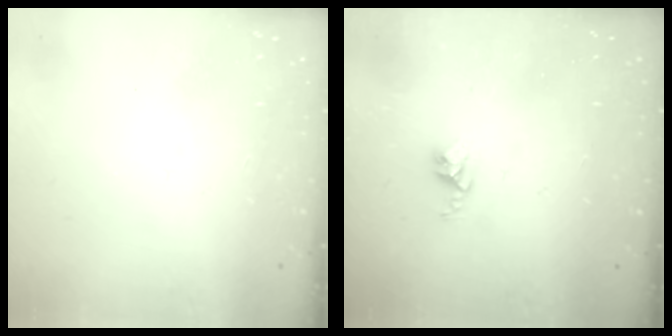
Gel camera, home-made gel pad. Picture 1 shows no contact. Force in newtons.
{"total": 2.8, "press": 2.7, "slide": 0.4}